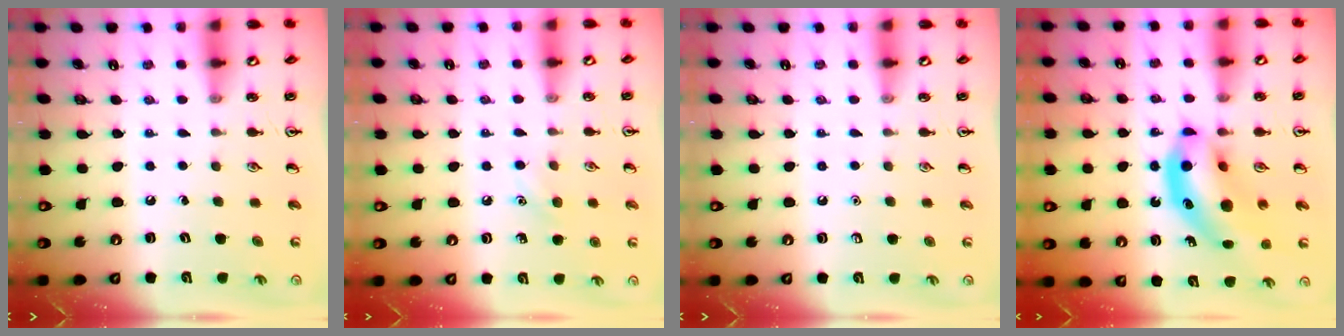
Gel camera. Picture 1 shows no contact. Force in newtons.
{"total": 6.1, "press": 5.9, "slide": 1.9}
{"total": 0.0}
{"total": 12.5, "press": 11.9, "slide": 3.6}